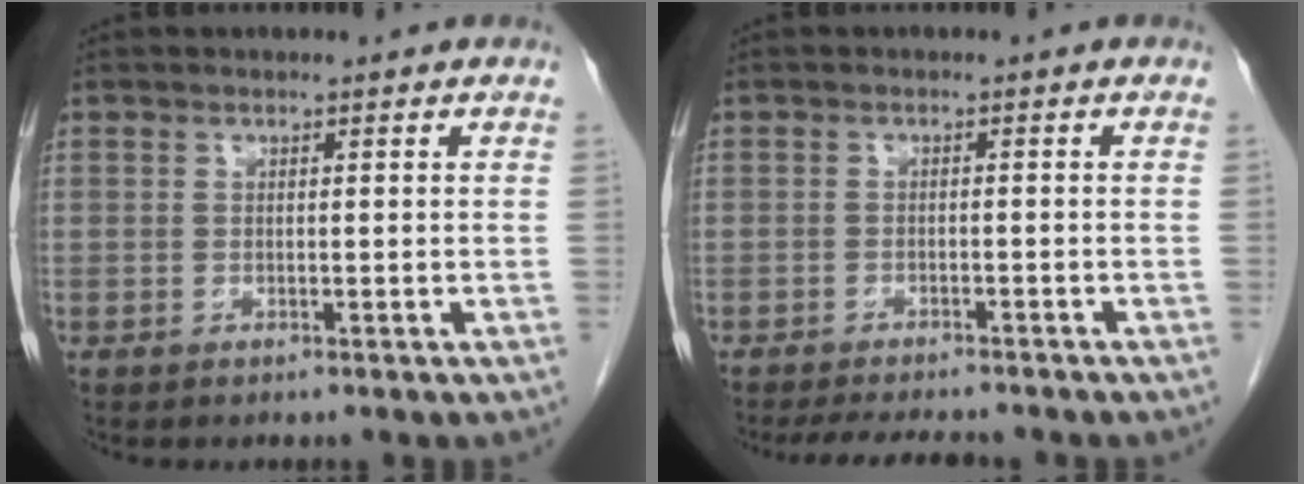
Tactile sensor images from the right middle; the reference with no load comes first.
{"total": 7.6, "force": [-6.9, 1.3, 3.0], "torque": [-0.043, -0.011, -0.098]}